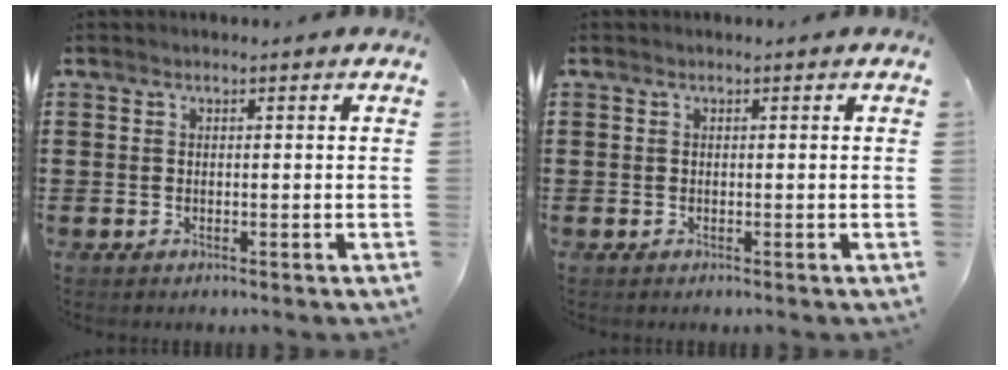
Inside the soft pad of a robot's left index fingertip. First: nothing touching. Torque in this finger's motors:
{"motor_torque": [0.00, 0.00, -0.01, 0.01]}